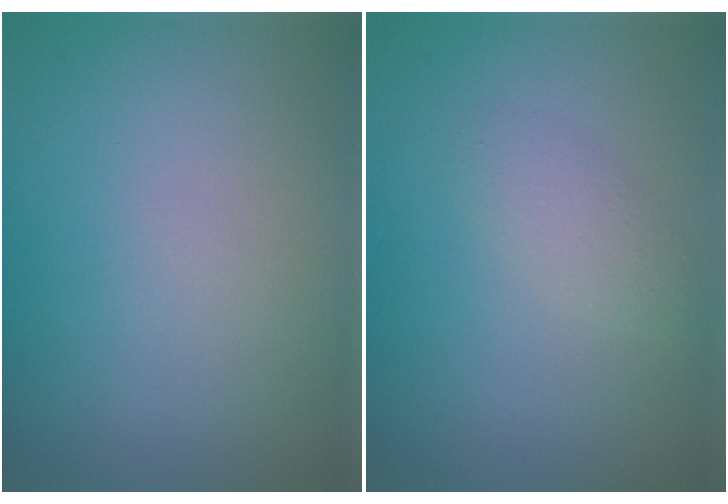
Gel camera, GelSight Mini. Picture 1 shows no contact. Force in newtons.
{"total": 1.6, "press": 1.6, "slide": 0.1}